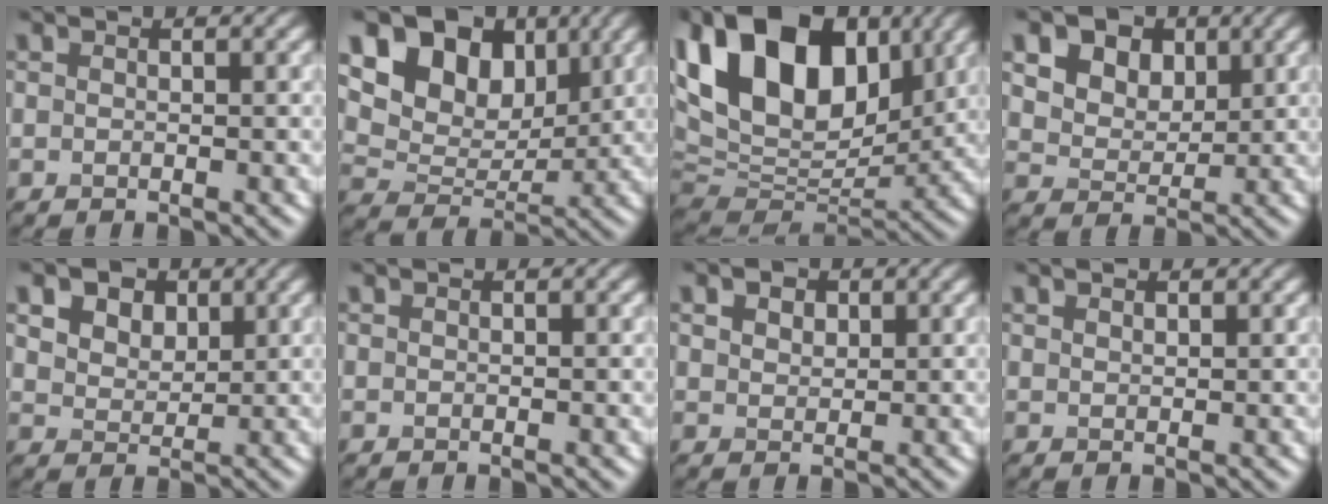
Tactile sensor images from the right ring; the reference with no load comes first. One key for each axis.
{"total": 13.3, "fx": 6.6, "fy": 9.1, "fz": 7.1, "tx": -0.133, "ty": 0.027, "tz": 0.120}
{"total": 17.1, "fx": 6.7, "fy": 10.7, "fz": 11.6, "tx": -0.219, "ty": 0.041, "tz": 0.115}
{"total": 11.9, "fx": 6.0, "fy": 8.2, "fz": 6.1, "tx": -0.124, "ty": 0.037, "tz": 0.093}
{"total": 8.3, "fx": 4.6, "fy": 5.4, "fz": 4.3, "tx": -0.084, "ty": 0.023, "tz": 0.061}
{"total": 0.0}
{"total": 3.5, "fx": 2.1, "fy": 2.2, "fz": 1.8, "tx": -0.036, "ty": 0.018, "tz": 0.019}
{"total": 0.7, "fx": 0.6, "fy": 0.2, "fz": 0.2, "tx": -0.004, "ty": 0.000, "tz": 0.013}